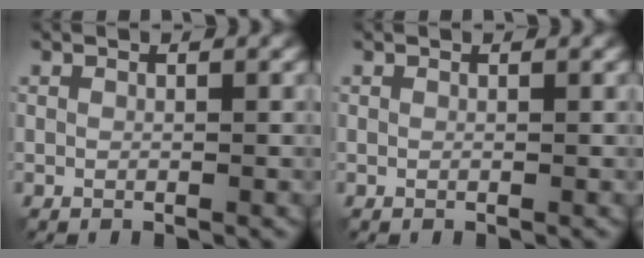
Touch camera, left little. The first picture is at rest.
{"total": 0.0}